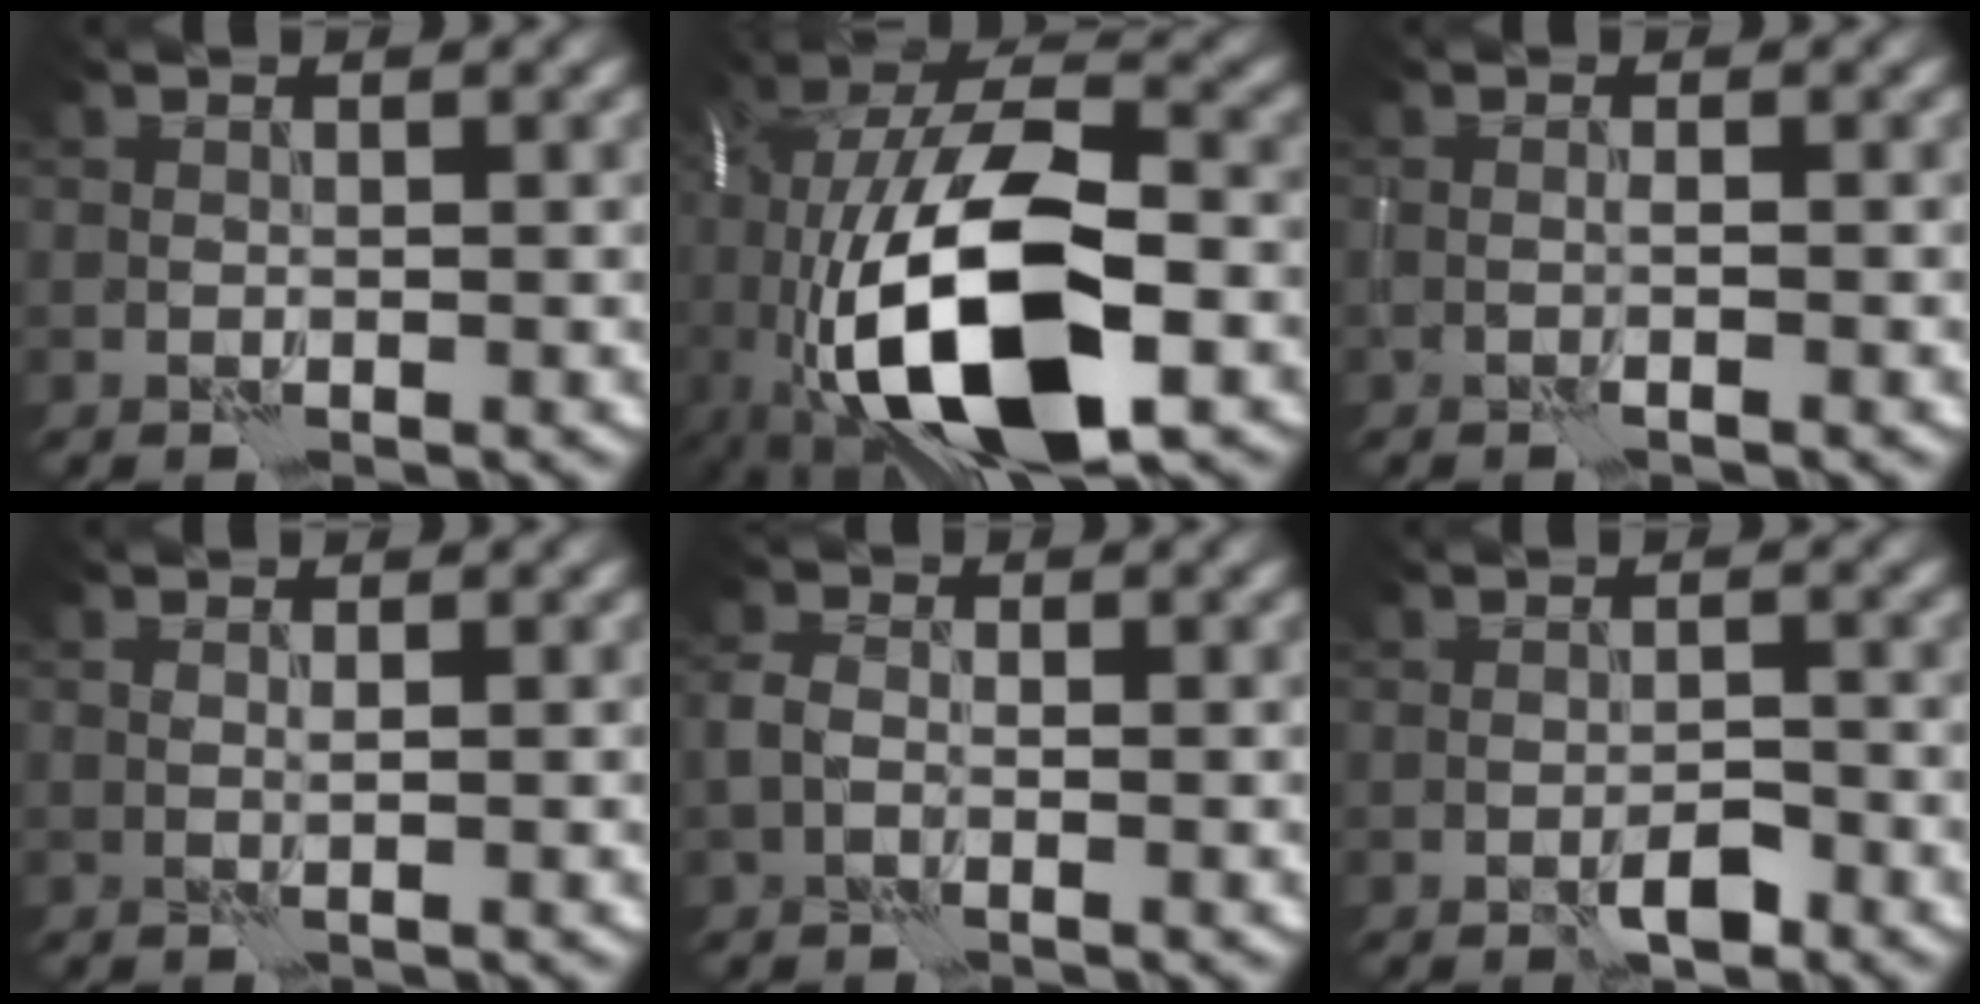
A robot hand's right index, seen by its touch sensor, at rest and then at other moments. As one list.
[{"total": 18.1, "force": [-4.4, 7.6, 15.8], "torque": [-0.303, -0.003, -0.070]}, {"total": 0.6, "force": [-0.2, -0.5, 0.3], "torque": [-0.006, 0.003, -0.004]}, {"total": 1.1, "force": [0.6, -0.8, -0.3], "torque": [0.002, -0.001, 0.014]}, {"total": 0.5, "force": [-0.1, 0.4, 0.4], "torque": [-0.011, 0.004, -0.006]}, {"total": 2.1, "force": [-1.5, 0.7, 1.4], "torque": [-0.019, 0.005, -0.022]}]